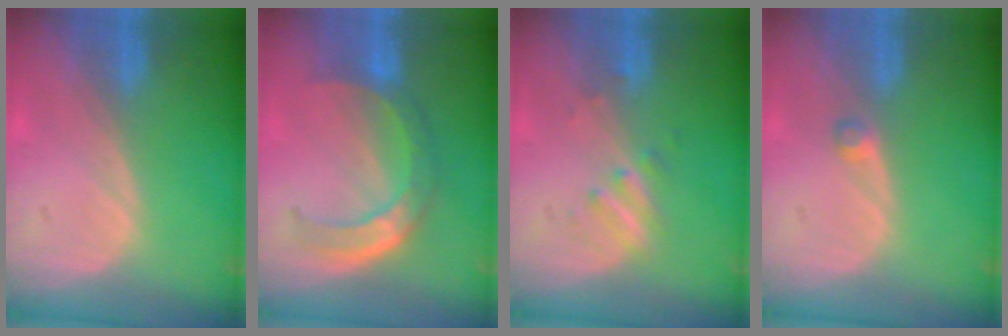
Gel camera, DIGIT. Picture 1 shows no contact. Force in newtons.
{"total": 7.8, "press": 6.7, "slide": 4.0}
{"total": 2.3, "press": 2.3, "slide": 0.3}
{"total": 1.5, "press": 1.2, "slide": 0.8}